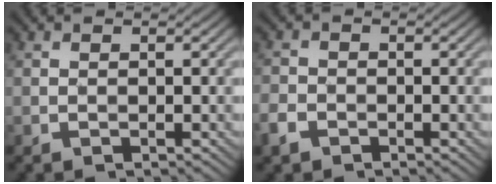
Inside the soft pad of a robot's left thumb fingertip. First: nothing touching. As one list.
[{"total": 2.9, "force": [-1.7, 2.0, 1.2], "torque": [-0.037, -0.003, -0.040]}]